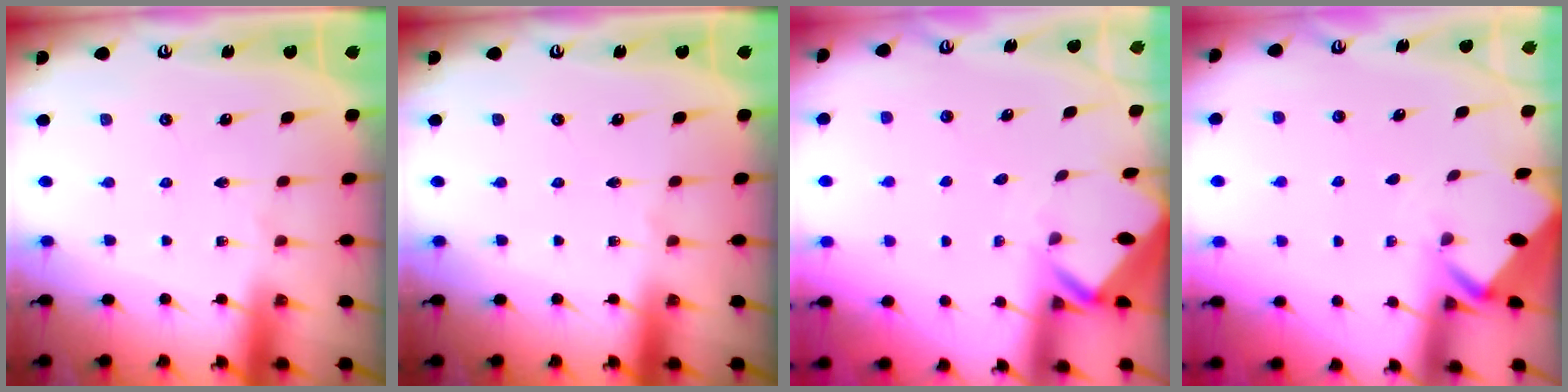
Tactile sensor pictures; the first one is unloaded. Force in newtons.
{"total": 0.0}
{"total": 2.9, "press": 2.9, "slide": 0.2}
{"total": 2.4, "press": 2.4, "slide": 0.2}